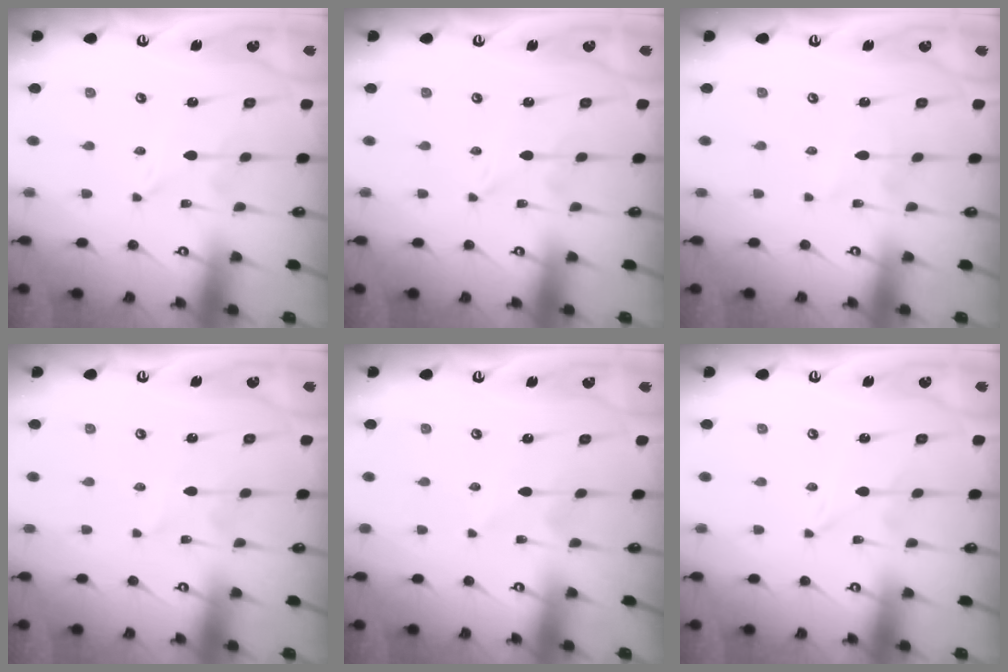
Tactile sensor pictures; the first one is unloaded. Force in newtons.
{"total": 0.0}
{"total": 2.0, "press": 2.0, "slide": 0.2}
{"total": 0.0}
{"total": 1.6, "press": 1.6, "slide": 0.2}
{"total": 0.0}